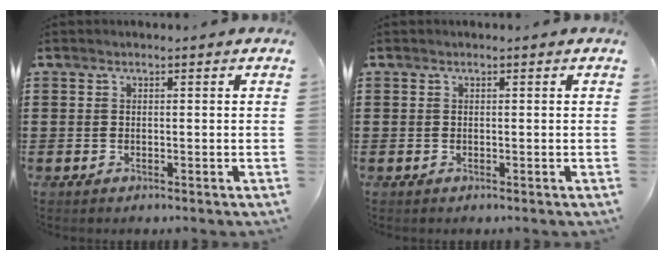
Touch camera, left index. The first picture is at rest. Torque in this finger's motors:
{"motor_torque": [0.05, 0.04, 0.03, -0.01]}